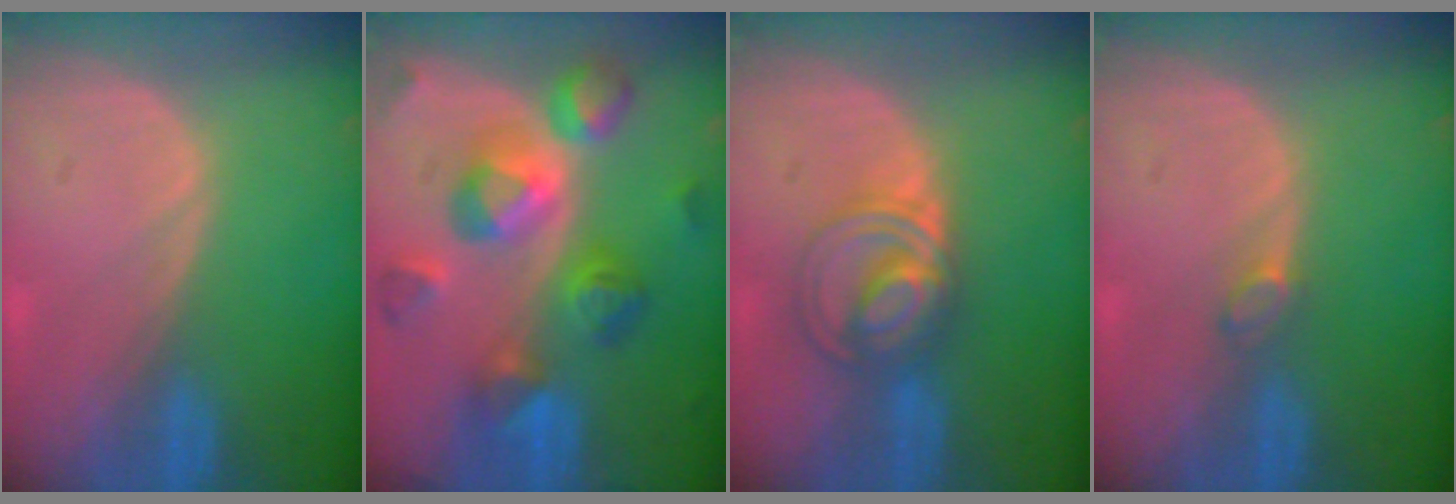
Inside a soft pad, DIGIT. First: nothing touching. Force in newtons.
{"total": 11.3, "press": 11.2, "slide": 1.0}
{"total": 6.2, "press": 6.2, "slide": 0.2}
{"total": 1.4, "press": 1.4, "slide": 0.2}